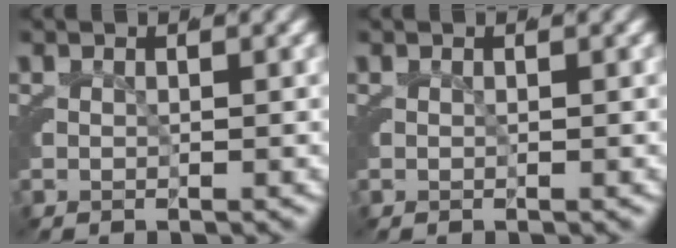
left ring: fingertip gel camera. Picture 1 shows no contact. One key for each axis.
{"total": 0.0}